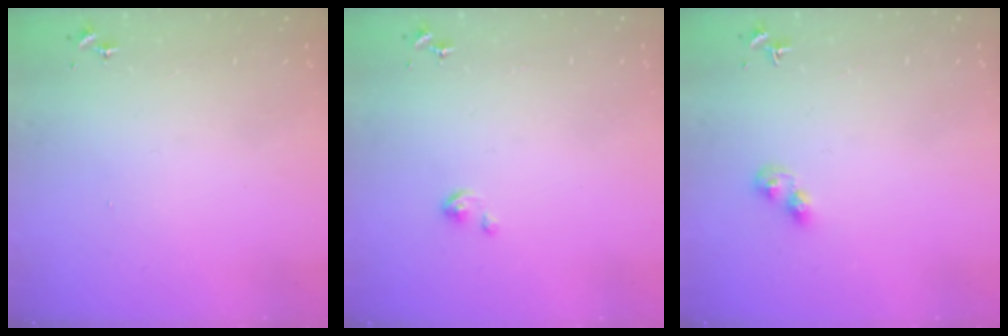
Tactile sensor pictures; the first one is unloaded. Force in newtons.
{"total": 2.2, "press": 2.2, "slide": 0.2}
{"total": 5.0, "press": 4.9, "slide": 0.4}